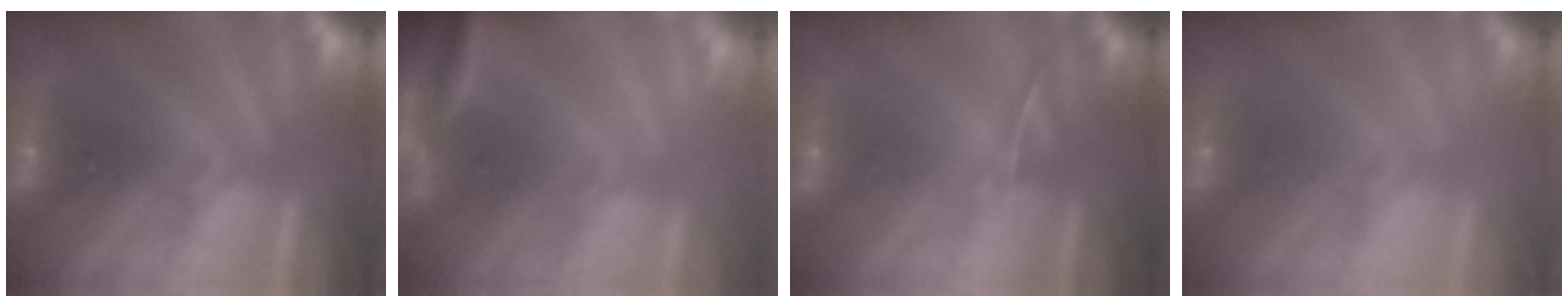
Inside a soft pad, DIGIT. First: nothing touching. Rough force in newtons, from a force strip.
{"total": 3.5}
{"total": 1.3}
{"total": 2.3}